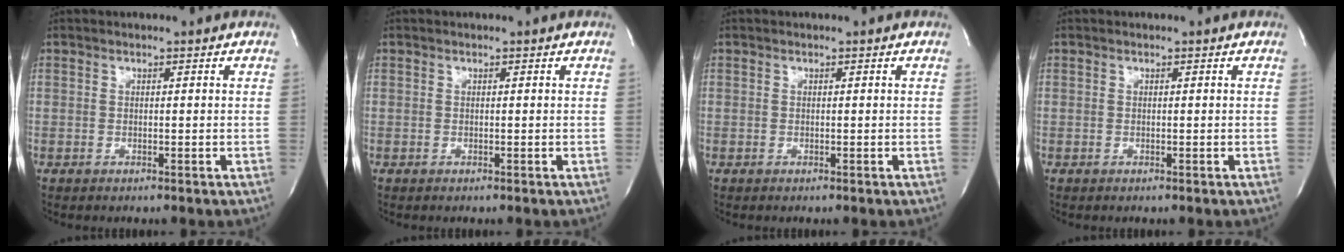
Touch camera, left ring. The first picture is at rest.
{"total": 0.0}
{"total": 0.0}
{"total": 0.0}